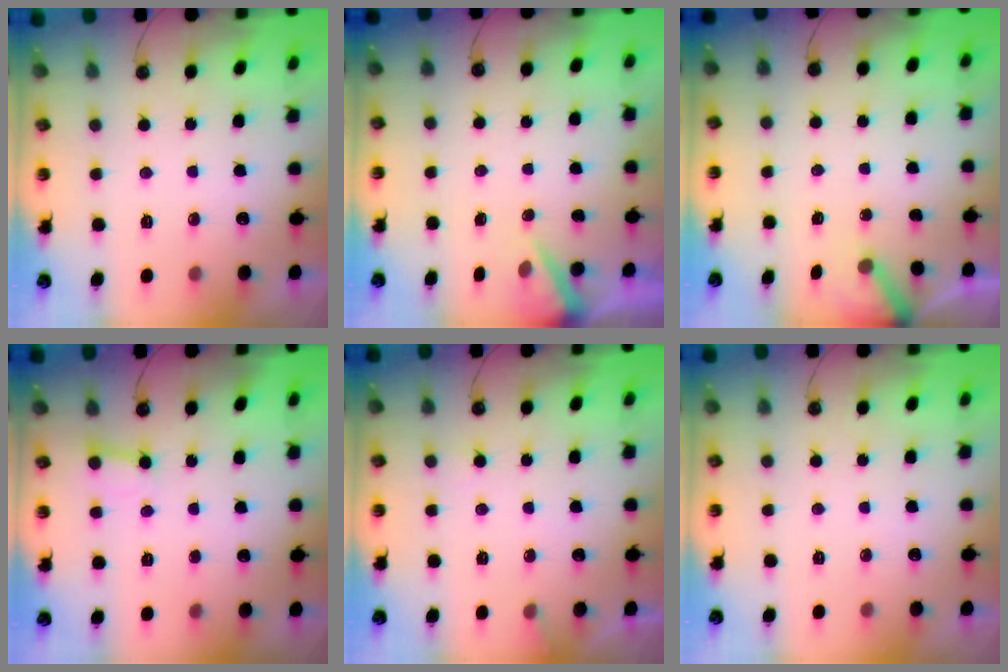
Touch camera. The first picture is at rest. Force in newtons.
{"total": 3.5, "press": 3.5, "slide": 0.2}
{"total": 2.8, "press": 2.8, "slide": 0.3}
{"total": 3.0, "press": 3.0, "slide": 0.1}
{"total": 5.8, "press": 5.8, "slide": 0.4}
{"total": 0.0}